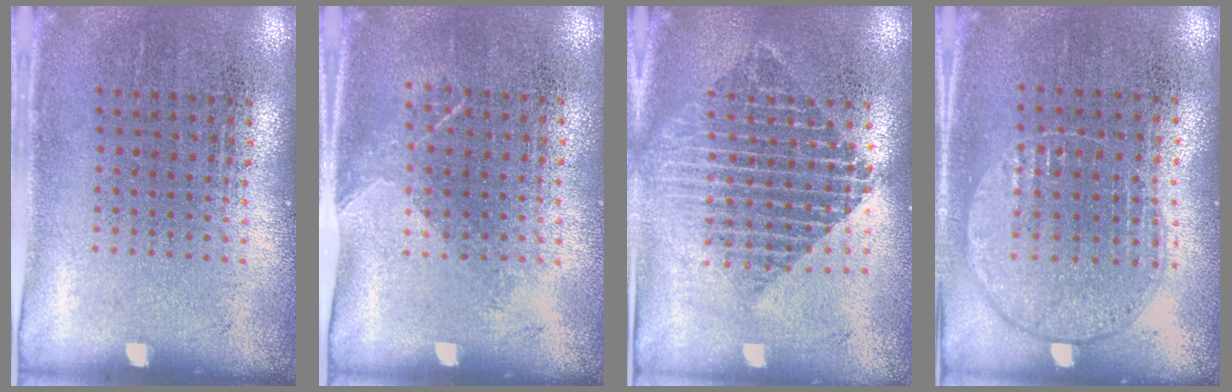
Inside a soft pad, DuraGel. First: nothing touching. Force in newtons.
{"total": 1.2, "press": 1.0, "slide": 0.8}
{"total": 2.0, "press": 1.6, "slide": 1.2}
{"total": 1.0, "press": 1.0, "slide": 0.3}